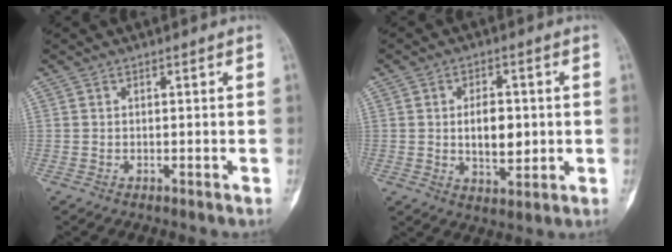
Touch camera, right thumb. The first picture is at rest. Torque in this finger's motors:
{"motor_torque": [0.71, 0.66, 0.28, -0.28, 0.06]}